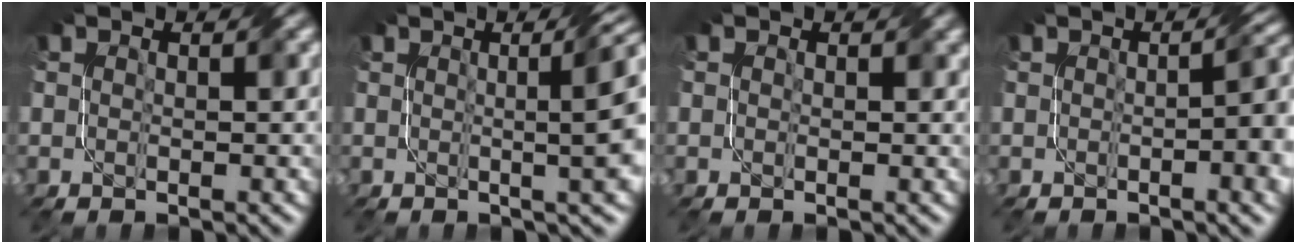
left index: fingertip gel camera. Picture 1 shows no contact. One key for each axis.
{"total": 8.4, "fx": 1.2, "fy": 3.0, "fz": 7.8, "tx": -0.042, "ty": 0.028, "tz": 0.001}
{"total": 0.7, "fx": 0.4, "fy": 0.6, "fz": 0.2, "tx": 0.002, "ty": -0.002, "tz": 0.003}
{"total": 5.7, "fx": -0.5, "fy": 1.8, "fz": 5.5, "tx": -0.051, "ty": 0.003, "tz": -0.001}